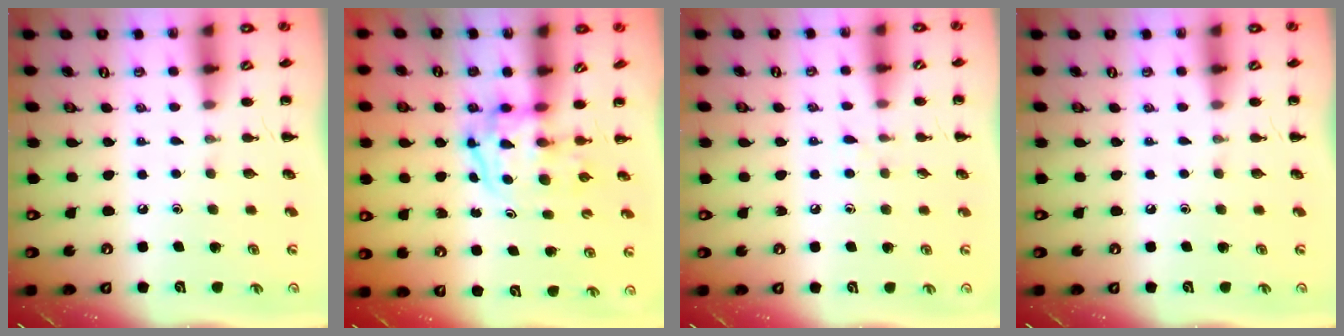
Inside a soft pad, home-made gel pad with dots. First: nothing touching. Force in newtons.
{"total": 3.6, "press": 3.5, "slide": 0.5}
{"total": 3.9, "press": 3.5, "slide": 1.7}
{"total": 0.0}